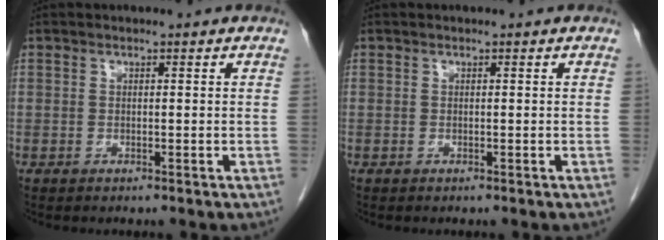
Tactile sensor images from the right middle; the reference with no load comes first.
{"total": 0.0}